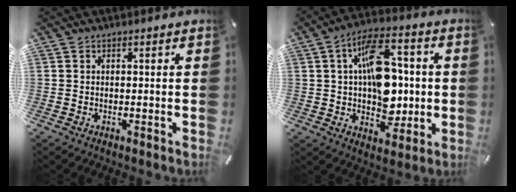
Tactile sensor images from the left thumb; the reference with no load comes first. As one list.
[{"total": 16.8, "force": [0.9, 10.6, 12.9], "torque": [-0.193, 0.003, 0.017]}]